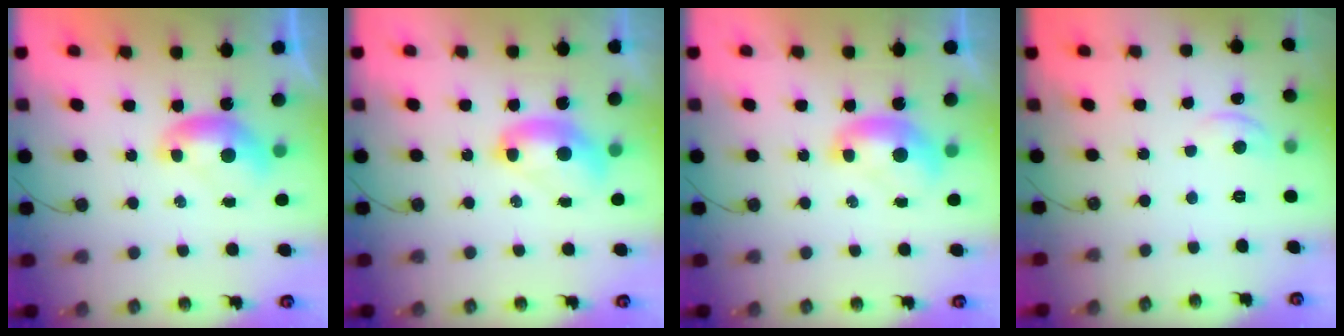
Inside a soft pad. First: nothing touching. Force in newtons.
{"total": 2.7, "press": 2.7, "slide": 0.1}
{"total": 1.2, "press": 1.2, "slide": 0.0}
{"total": 0.6, "press": 0.0, "slide": 0.6}